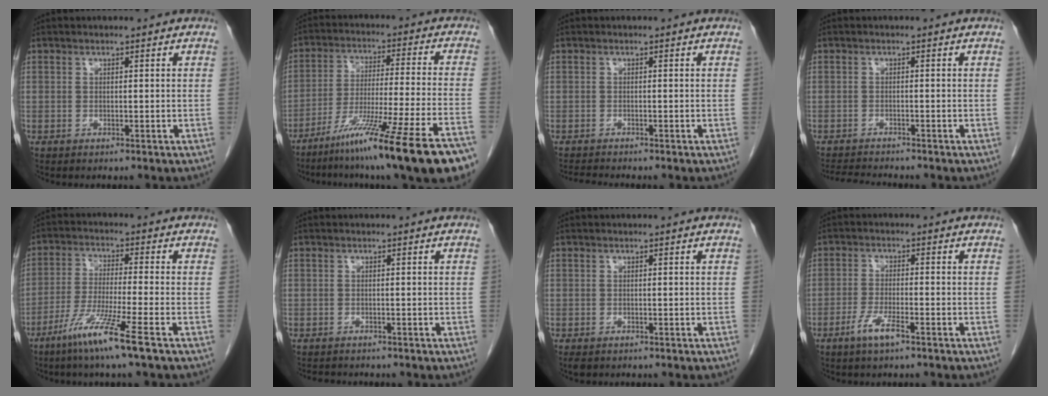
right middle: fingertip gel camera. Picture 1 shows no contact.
{"total": 21.0, "force": [-15.0, -1.3, 14.6], "torque": [-0.191, -0.038, -0.238]}
{"total": 1.7, "force": [-1.6, -0.4, 0.3], "torque": [-0.009, -0.009, -0.031]}
{"total": 4.3, "force": [-4.2, -0.1, 1.1], "torque": [-0.019, -0.016, -0.069]}
{"total": 9.1, "force": [-5.4, -1.3, 7.2], "torque": [-0.144, -0.031, -0.106]}
{"total": 2.4, "force": [-2.1, 0.9, 0.7], "torque": [-0.012, -0.005, -0.027]}
{"total": 1.2, "force": [-0.9, 0.7, 0.5], "torque": [-0.013, -0.002, -0.010]}
{"total": 4.1, "force": [-2.5, 0.4, 3.2], "torque": [-0.068, -0.004, -0.046]}